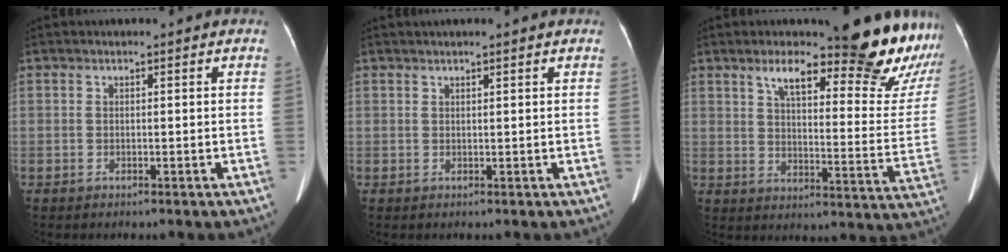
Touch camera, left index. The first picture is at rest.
{"total": 1.8, "force": [1.5, -0.2, 1.1], "torque": [-0.013, 0.019, 0.025]}
{"total": 22.2, "force": [17.7, 3.3, 13.1], "torque": [-0.169, -0.047, 0.222]}